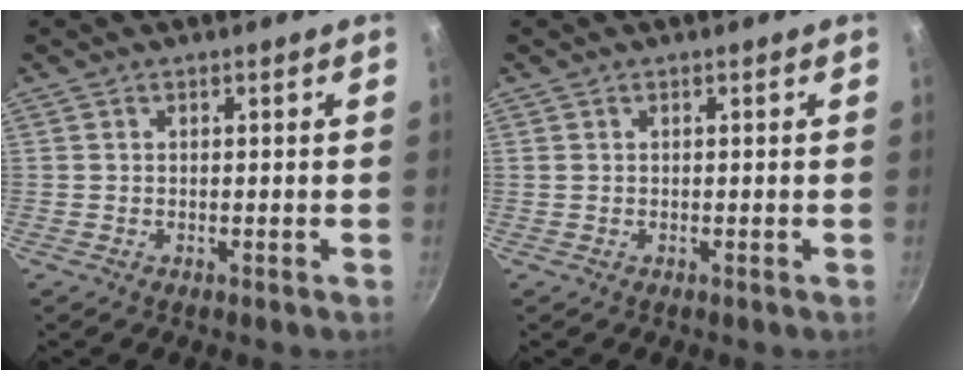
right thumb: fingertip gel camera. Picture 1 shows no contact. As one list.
[{"total": 0.0}]